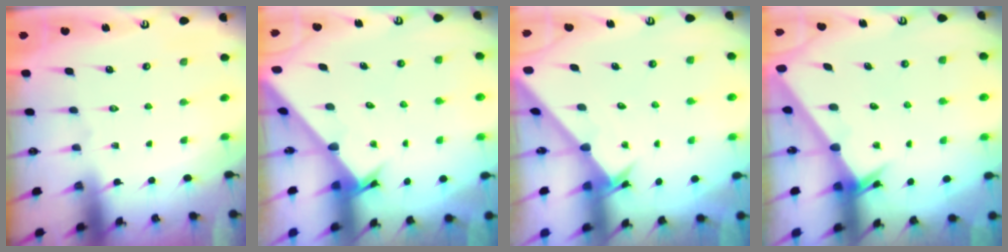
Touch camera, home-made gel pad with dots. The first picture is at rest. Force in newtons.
{"total": 2.6, "press": 2.6, "slide": 0.3}
{"total": 2.8, "press": 2.8, "slide": 0.2}
{"total": 2.3, "press": 2.3, "slide": 0.1}